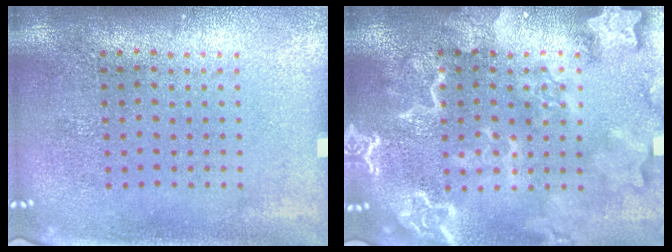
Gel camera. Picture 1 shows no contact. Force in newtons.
{"total": 4.8, "press": 4.7, "slide": 0.7}